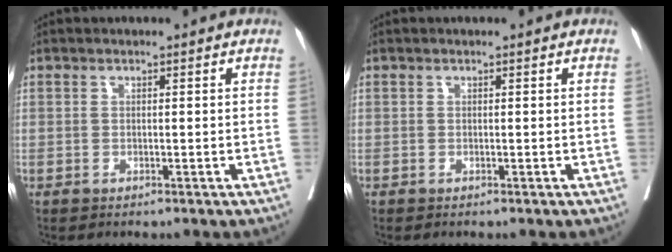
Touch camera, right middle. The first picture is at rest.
{"total": 0.0}